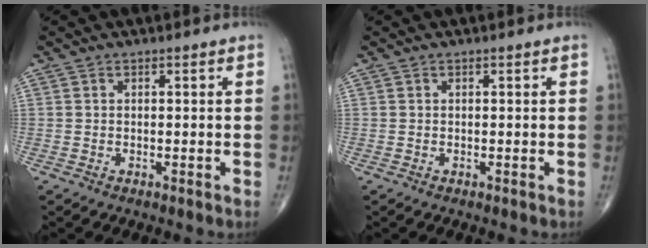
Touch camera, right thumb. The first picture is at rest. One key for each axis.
{"total": 0.0}